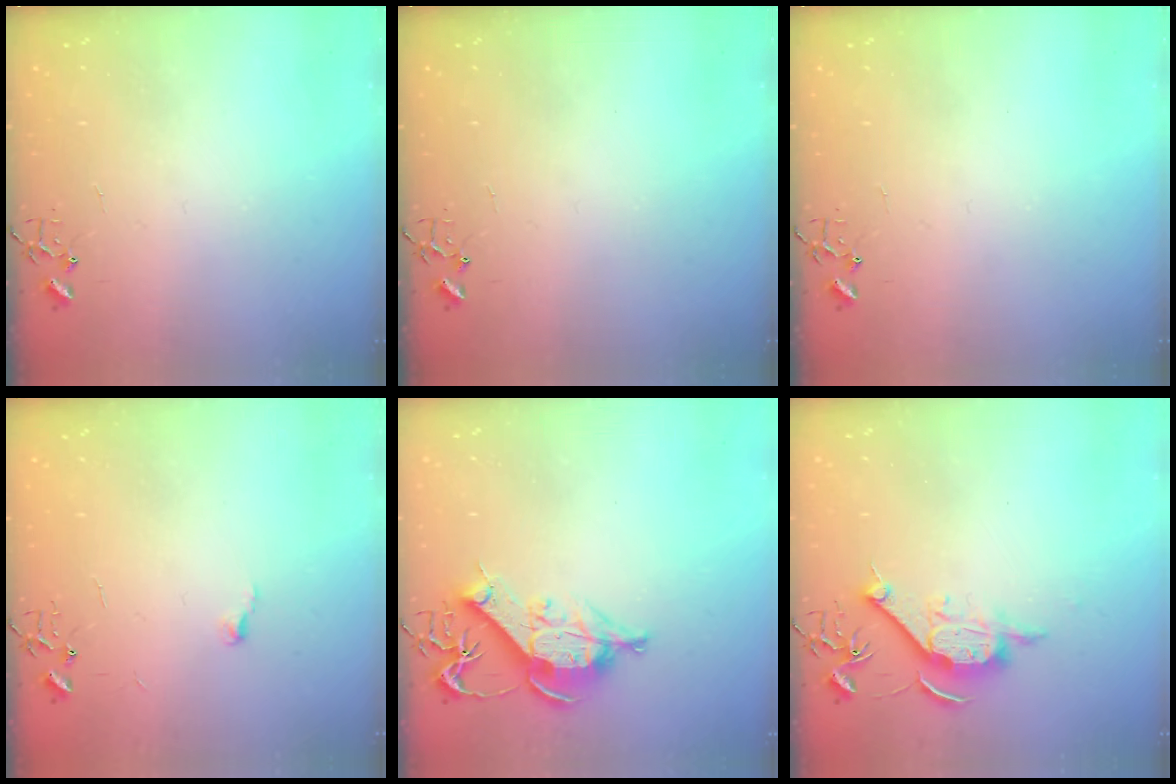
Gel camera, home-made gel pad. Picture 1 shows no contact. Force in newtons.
{"total": 0.0}
{"total": 0.0}
{"total": 3.4, "press": 3.4, "slide": 0.5}
{"total": 11.0, "press": 11.0, "slide": 1.3}
{"total": 11.3, "press": 11.3, "slide": 0.5}